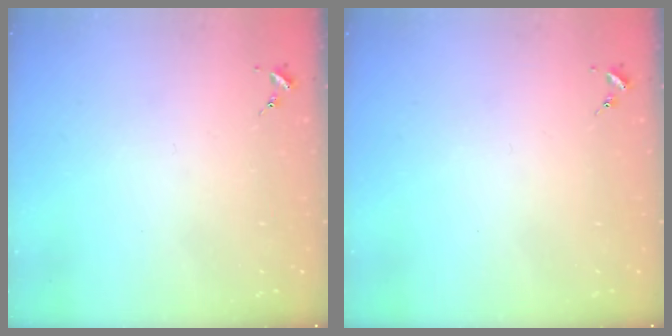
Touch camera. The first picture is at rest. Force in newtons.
{"total": 0.0}